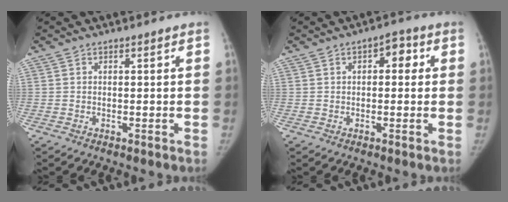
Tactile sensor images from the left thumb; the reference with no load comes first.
{"total": 4.2, "force": [1.0, 2.5, 3.2], "torque": [-0.020, 0.010, 0.005]}